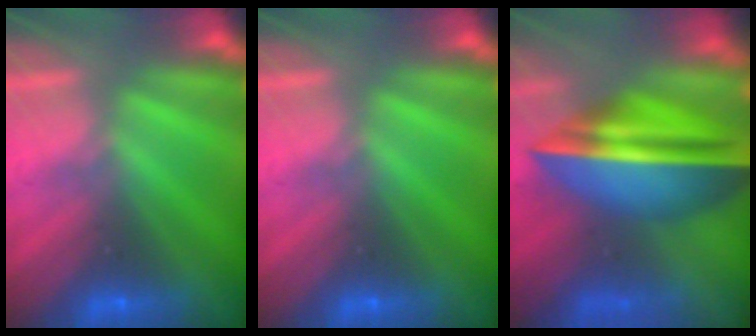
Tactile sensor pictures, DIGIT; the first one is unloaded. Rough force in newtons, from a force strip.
{"total": 0.0}
{"total": 7.0}